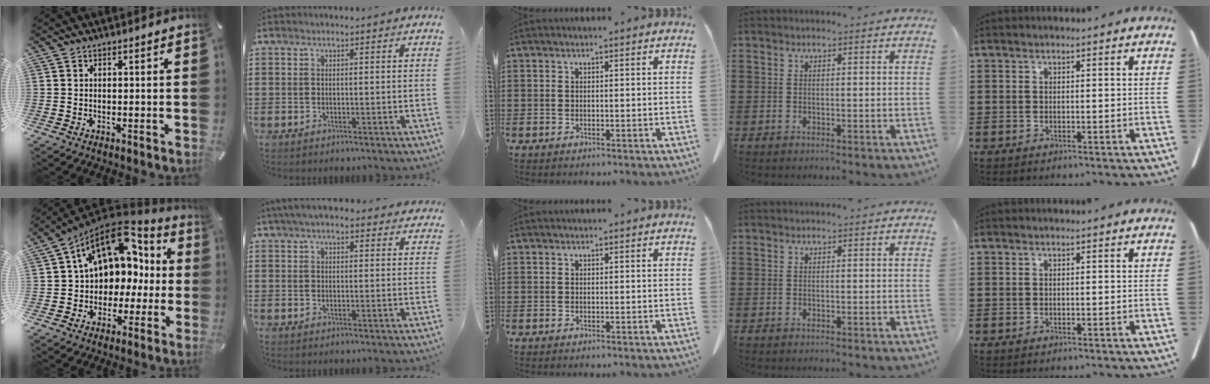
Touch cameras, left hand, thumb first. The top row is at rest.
{"thumb": {"total": 15.0, "force": [5.5, 11.0, 8.5], "torque": [-0.129, -0.033, 0.101]}, "index": {"total": 4.9, "force": [4.2, 1.2, 2.3], "torque": [-0.056, -0.001, 0.077]}}